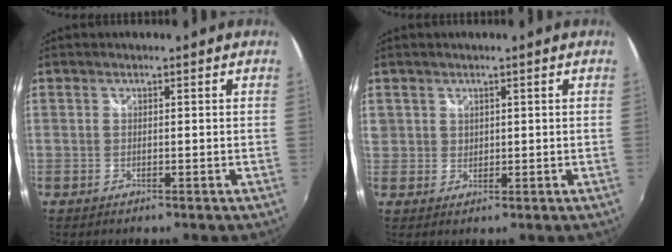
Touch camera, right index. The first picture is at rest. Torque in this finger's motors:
{"motor_torque": [0.36, 0.09, -0.01, 0.00]}